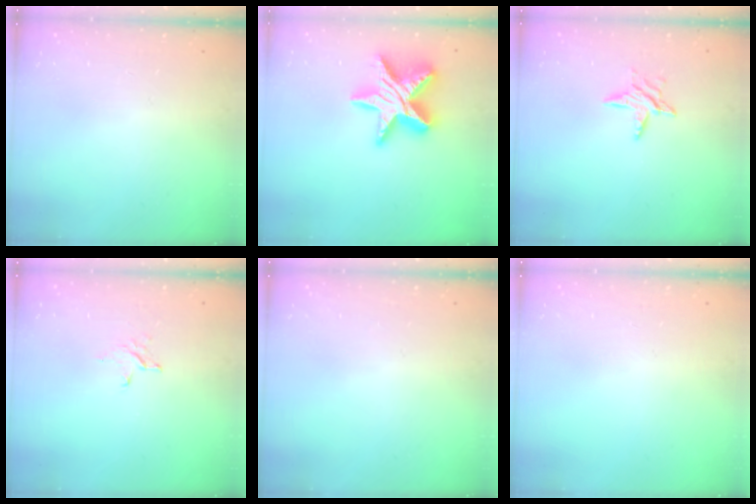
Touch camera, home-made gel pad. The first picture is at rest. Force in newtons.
{"total": 18.5, "press": 18.4, "slide": 1.2}
{"total": 6.2, "press": 6.2, "slide": 0.4}
{"total": 2.6, "press": 2.6, "slide": 0.3}
{"total": 0.0}
{"total": 0.0}